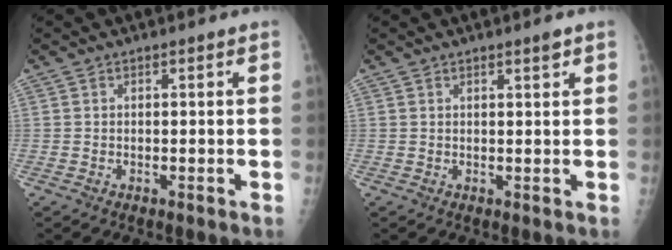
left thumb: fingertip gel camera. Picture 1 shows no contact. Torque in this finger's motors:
{"motor_torque": [0.05, 0.16, -0.13, -0.09, 0.01]}